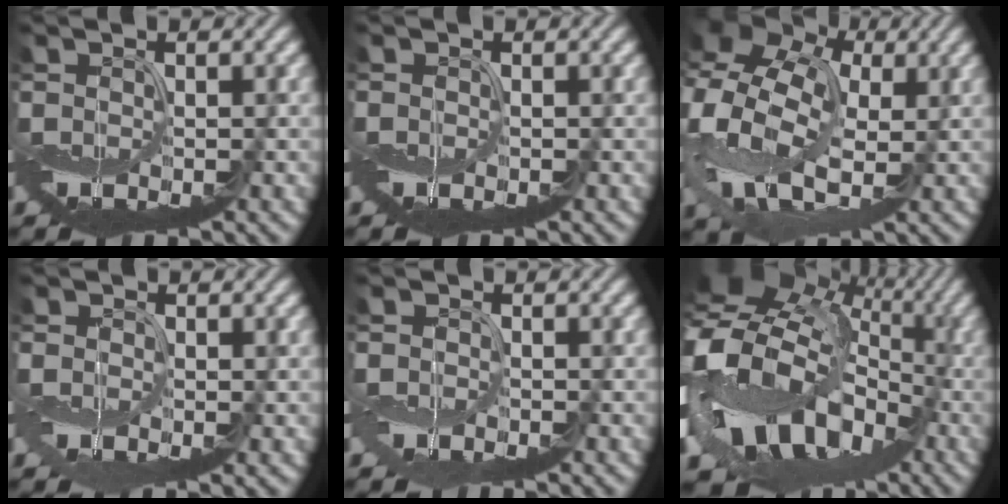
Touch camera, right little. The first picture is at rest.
{"total": 0.0}
{"total": 14.9, "force": [1.8, 11.0, 9.9], "torque": [-0.235, -0.004, 0.026]}
{"total": 2.4, "force": [-0.2, 1.9, 1.5], "torque": [-0.032, -0.006, -0.004]}
{"total": 1.2, "force": [-0.7, 0.8, 0.5], "torque": [-0.009, -0.003, -0.019]}
{"total": 18.5, "force": [-1.3, 14.6, 11.3], "torque": [-0.207, -0.017, -0.009]}